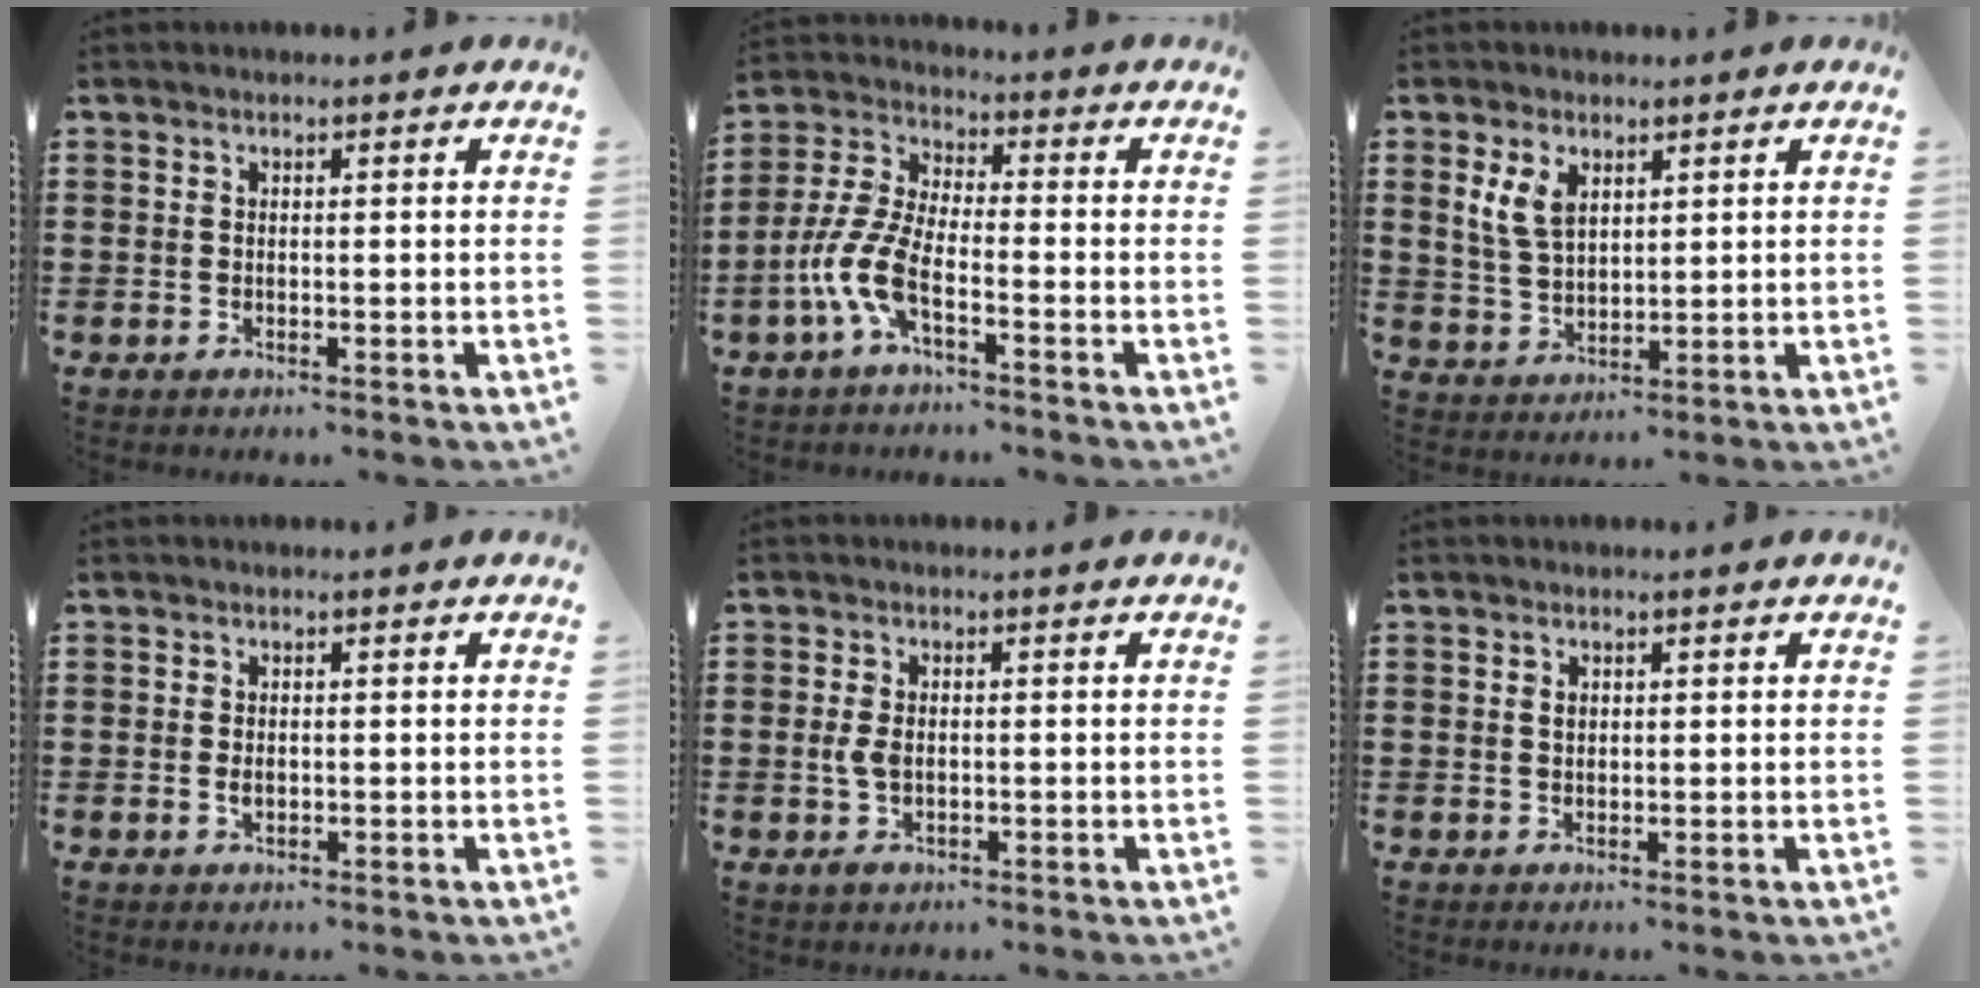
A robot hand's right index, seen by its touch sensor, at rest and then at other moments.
{"total": 7.7, "force": [-3.7, 2.2, 6.4], "torque": [-0.172, -0.021, -0.076]}
{"total": 5.3, "force": [2.5, 3.2, 3.4], "torque": [-0.086, 0.007, 0.043]}
{"total": 1.1, "force": [0.0, 0.7, 0.9], "torque": [-0.018, 0.004, -0.001]}
{"total": 3.1, "force": [-0.4, 1.8, 2.5], "torque": [-0.057, -0.002, -0.008]}
{"total": 1.0, "force": [0.3, 0.7, 0.6], "torque": [-0.015, 0.004, 0.006]}